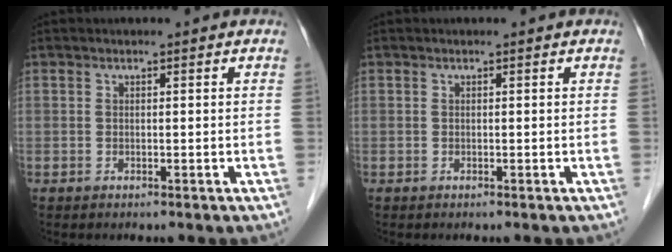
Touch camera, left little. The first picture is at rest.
{"total": 0.0}